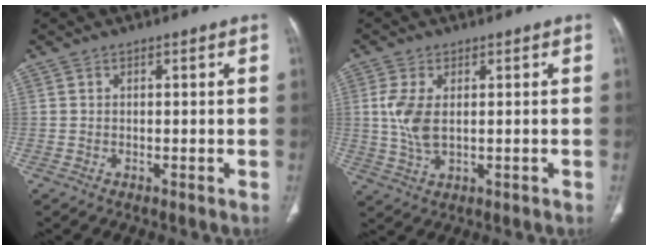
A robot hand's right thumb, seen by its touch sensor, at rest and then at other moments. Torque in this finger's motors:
{"motor_torque": [1.00, 0.84, 1.13, -0.06, 0.27]}